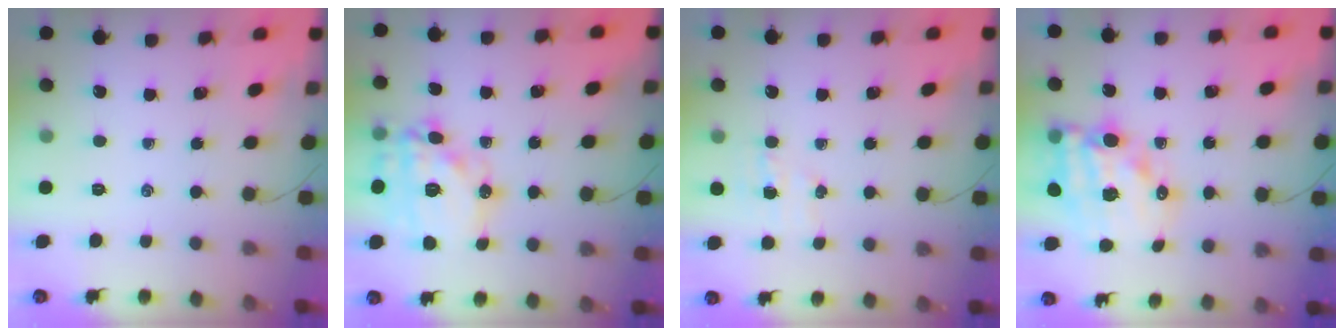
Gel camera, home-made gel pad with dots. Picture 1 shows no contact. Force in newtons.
{"total": 18.1, "press": 17.9, "slide": 2.5}
{"total": 4.5, "press": 4.4, "slide": 0.8}
{"total": 17.1, "press": 16.7, "slide": 3.7}